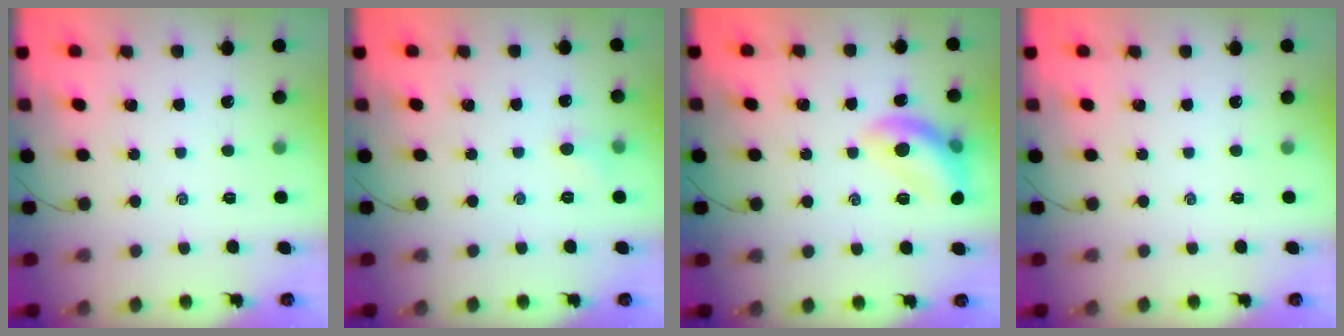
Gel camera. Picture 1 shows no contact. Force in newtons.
{"total": 4.2, "press": 4.0, "slide": 1.3}
{"total": 12.6, "press": 12.5, "slide": 1.4}
{"total": 0.0}